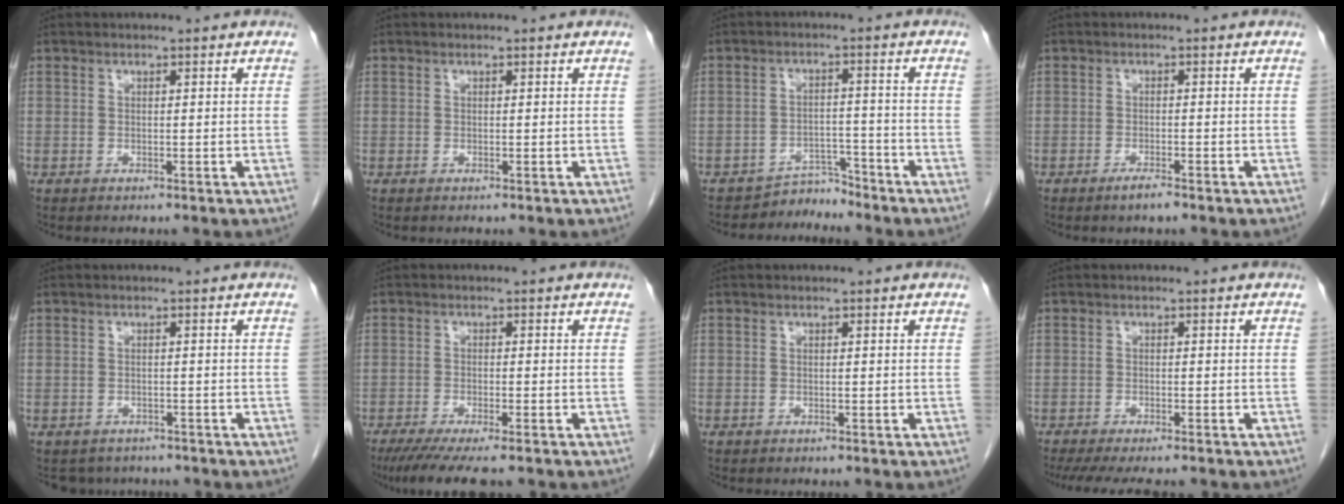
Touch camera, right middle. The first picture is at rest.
{"total": 0.0}
{"total": 3.4, "force": [-3.2, 0.5, -1.0], "torque": [0.025, 0.006, -0.050]}
{"total": 1.9, "force": [-1.5, 0.1, 1.2], "torque": [-0.029, -0.004, -0.027]}
{"total": 4.3, "force": [-3.8, 2.0, 0.0], "torque": [0.001, 0.002, -0.050]}
{"total": 9.3, "force": [-7.5, 1.0, 5.4], "torque": [-0.079, -0.020, -0.117]}
{"total": 0.0}
{"total": 10.4, "force": [-8.9, 1.8, 4.9], "torque": [-0.070, -0.015, -0.124]}